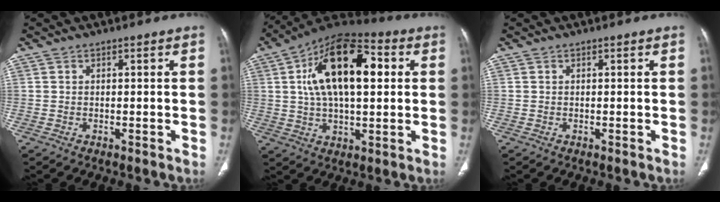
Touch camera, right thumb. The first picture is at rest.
{"total": 19.2, "force": [4.1, 9.5, 16.2], "torque": [-0.249, 0.018, 0.060]}
{"total": 0.0}